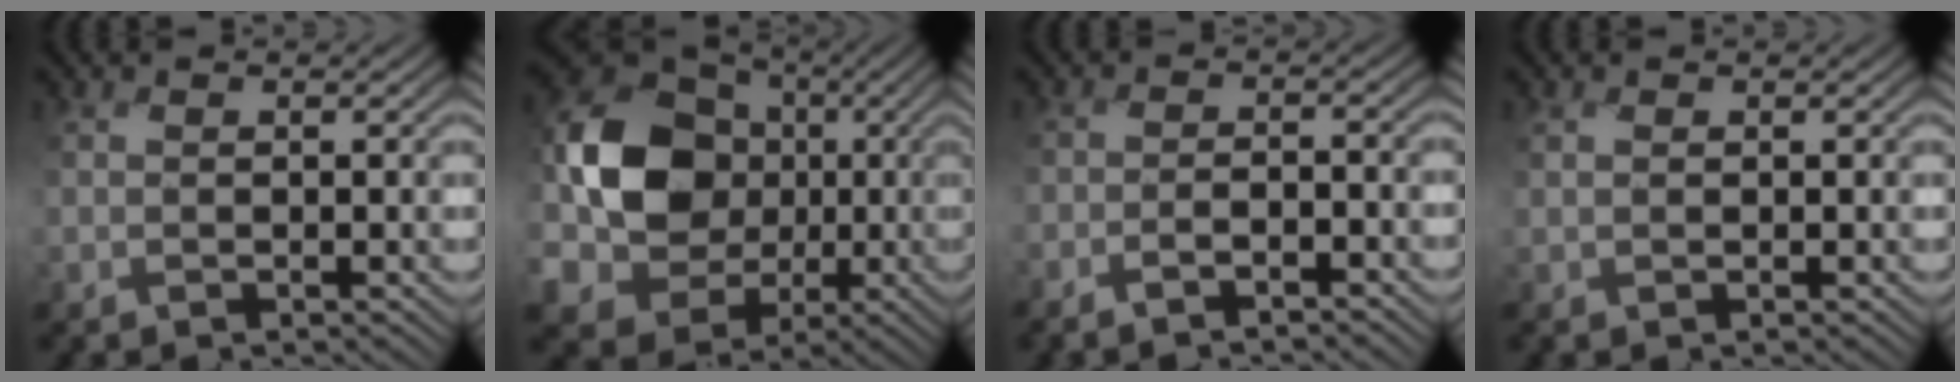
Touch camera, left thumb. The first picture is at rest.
{"total": 15.3, "force": [-0.1, 13.3, 7.6], "torque": [-0.177, -0.010, -0.019]}
{"total": 2.3, "force": [-2.3, 0.1, 0.5], "torque": [-0.006, 0.005, -0.051]}
{"total": 0.9, "force": [0.2, 0.4, 0.7], "torque": [-0.018, 0.002, 0.005]}